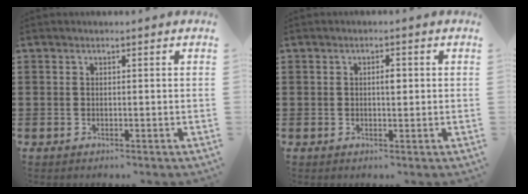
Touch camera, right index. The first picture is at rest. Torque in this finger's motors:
{"motor_torque": [0.43, -0.23, 0.06, 0.06]}